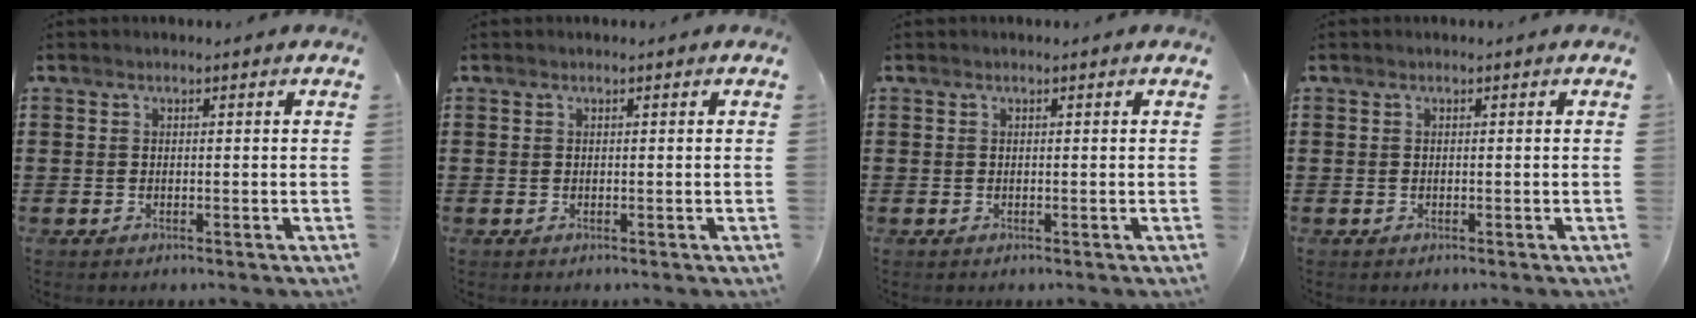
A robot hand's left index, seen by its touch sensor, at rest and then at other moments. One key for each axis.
{"total": 0.0}
{"total": 0.0}
{"total": 0.0}